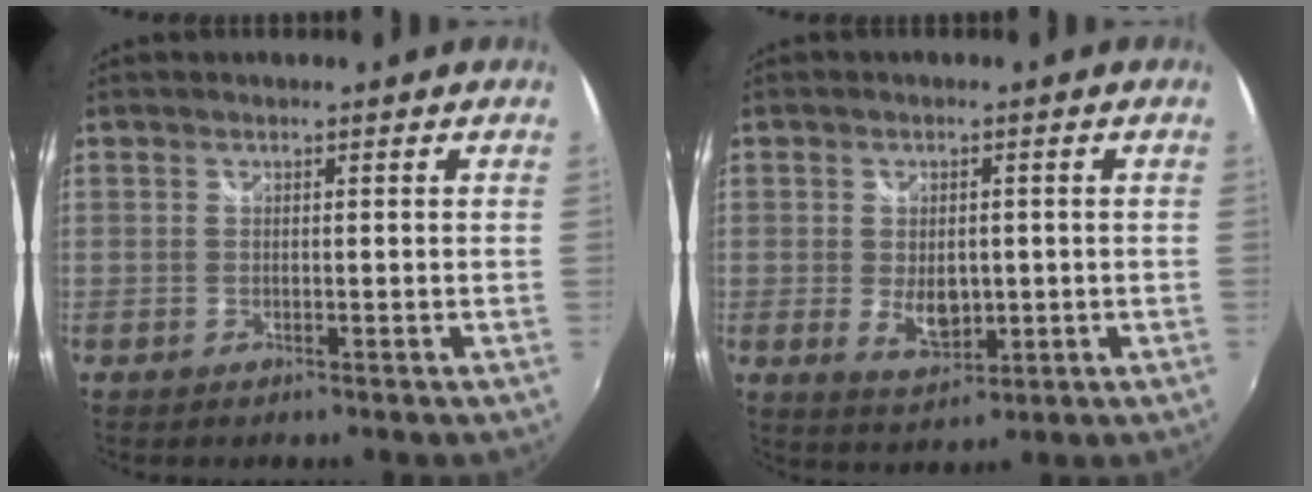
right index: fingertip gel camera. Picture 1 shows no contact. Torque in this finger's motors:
{"motor_torque": [0.21, -0.18, 0.14, 0.06]}